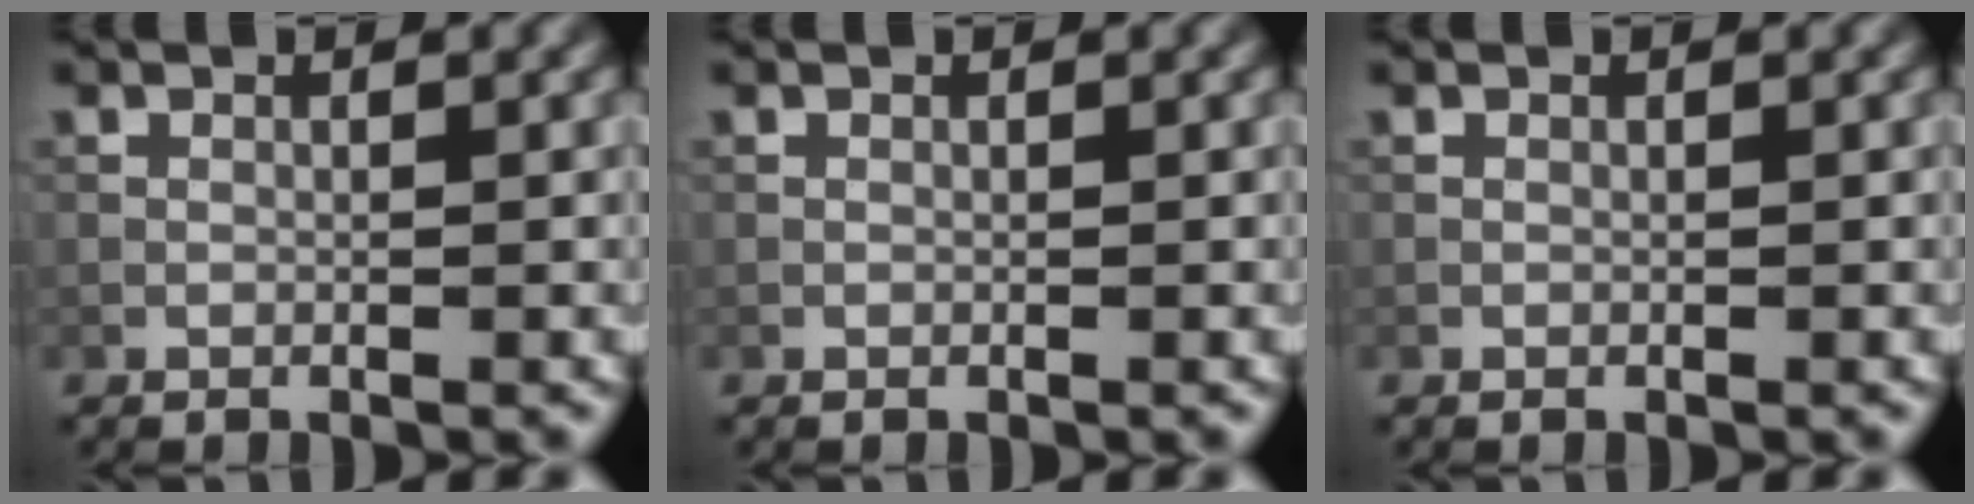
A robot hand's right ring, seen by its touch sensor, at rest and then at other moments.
{"total": 0.0}
{"total": 0.0}